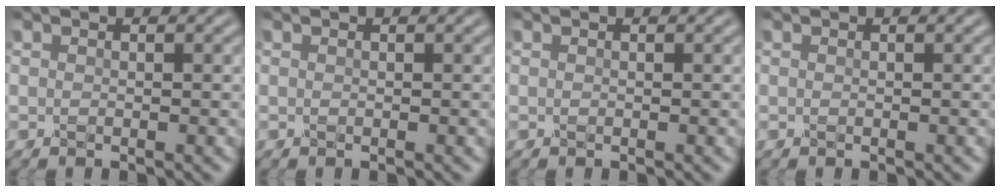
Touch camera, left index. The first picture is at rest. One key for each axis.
{"total": 0.0}
{"total": 0.0}
{"total": 0.0}